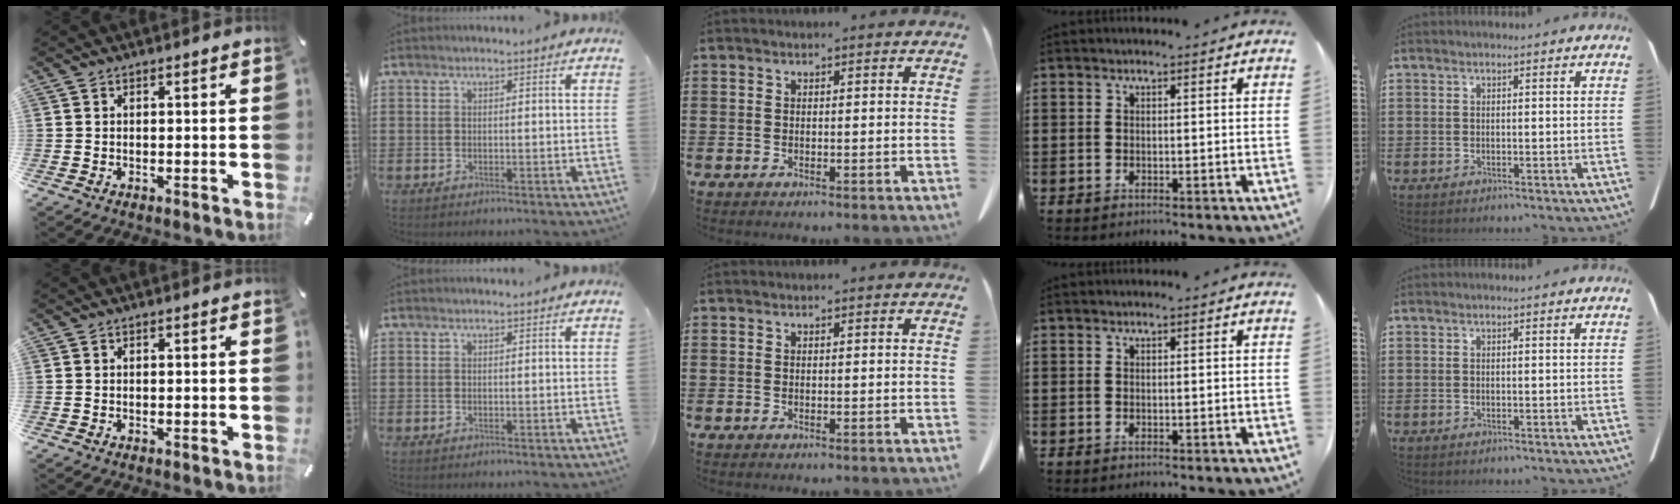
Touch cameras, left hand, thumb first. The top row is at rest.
{}